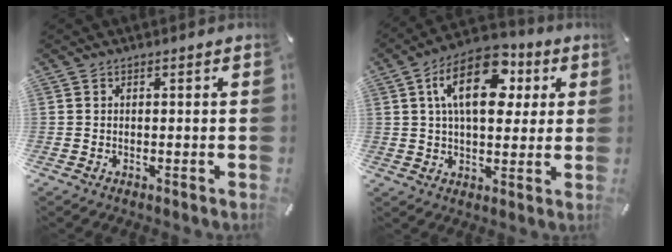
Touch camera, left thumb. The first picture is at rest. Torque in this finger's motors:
{"motor_torque": [0.61, 0.83, 1.46, -1.31, 0.48]}